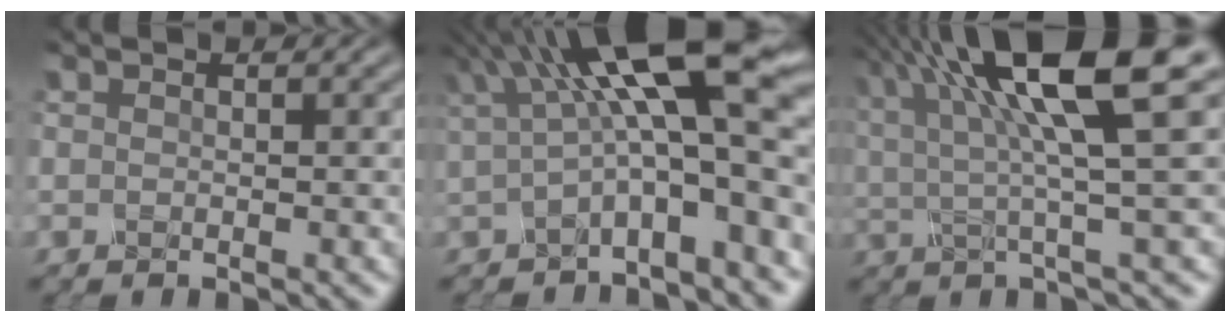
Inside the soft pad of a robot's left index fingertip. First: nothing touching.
{"total": 13.6, "force": [3.1, 3.9, 12.6], "torque": [-0.188, 0.018, 0.048]}
{"total": 12.3, "force": [5.0, 2.7, 10.9], "torque": [-0.171, 0.016, 0.079]}